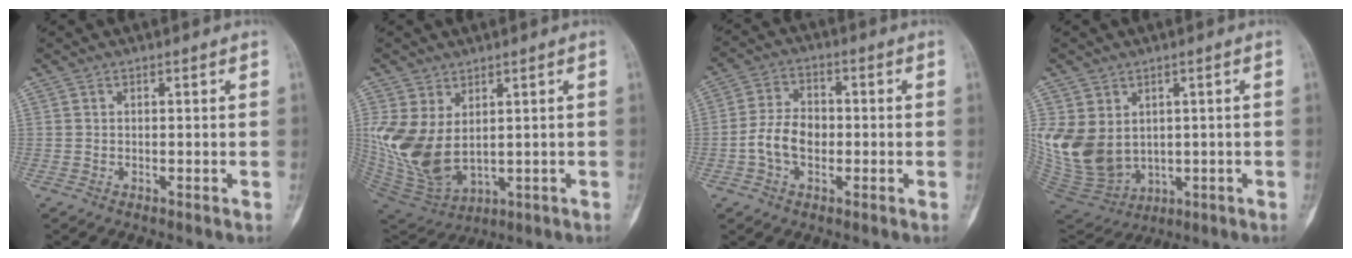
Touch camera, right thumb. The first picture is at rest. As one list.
[{"total": 14.5, "force": [1.6, 9.2, 11.1], "torque": [-0.233, -0.019, 0.059]}, {"total": 7.5, "force": [-1.5, 5.2, 5.3], "torque": [-0.089, 0.025, -0.035]}, {"total": 13.6, "force": [1.1, 10.8, 8.2], "torque": [-0.158, -0.006, 0.057]}]